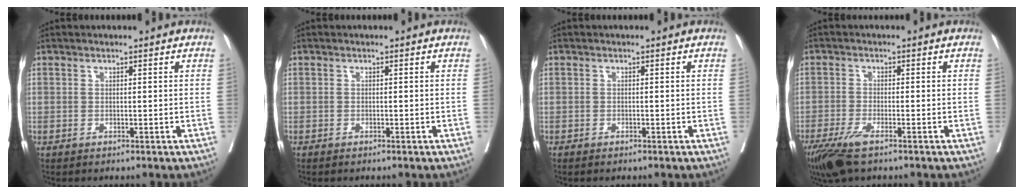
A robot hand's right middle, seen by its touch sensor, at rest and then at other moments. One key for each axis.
{"total": 0.6, "fx": -0.5, "fy": 0.1, "fz": 0.2, "tx": -0.008, "ty": -0.001, "tz": -0.010}
{"total": 1.0, "fx": -0.8, "fy": 0.3, "fz": 0.4, "tx": -0.009, "ty": -0.002, "tz": -0.013}
{"total": 5.8, "fx": -4.0, "fy": 1.1, "fz": 4.1, "tx": -0.080, "ty": -0.014, "tz": -0.071}